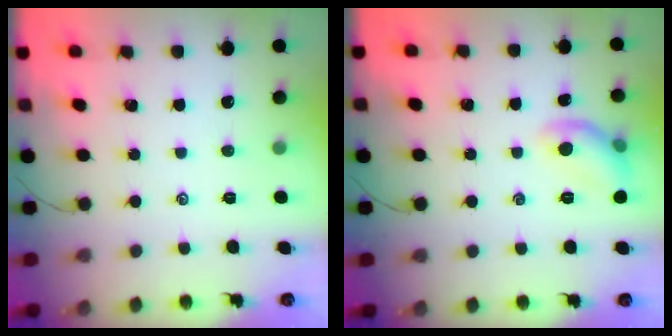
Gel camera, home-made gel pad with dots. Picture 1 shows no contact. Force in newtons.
{"total": 8.4, "press": 8.3, "slide": 1.4}